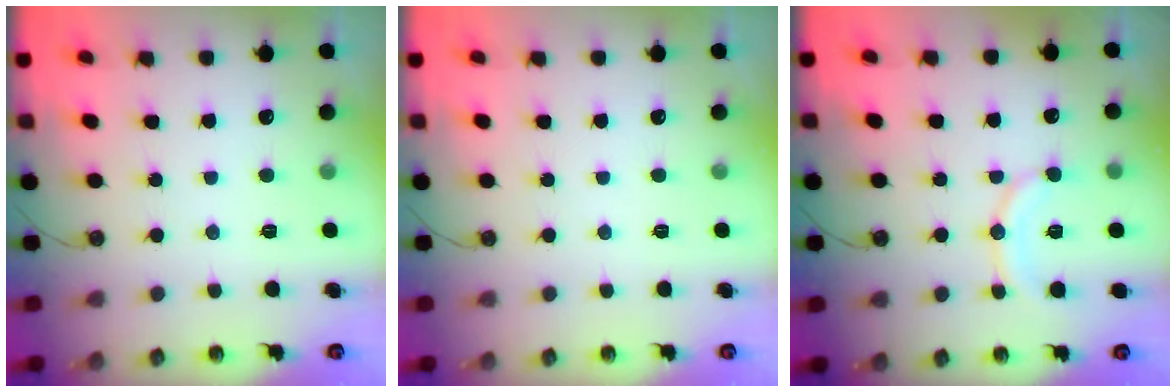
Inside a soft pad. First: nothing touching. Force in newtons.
{"total": 0.0}
{"total": 10.7, "press": 10.6, "slide": 1.9}